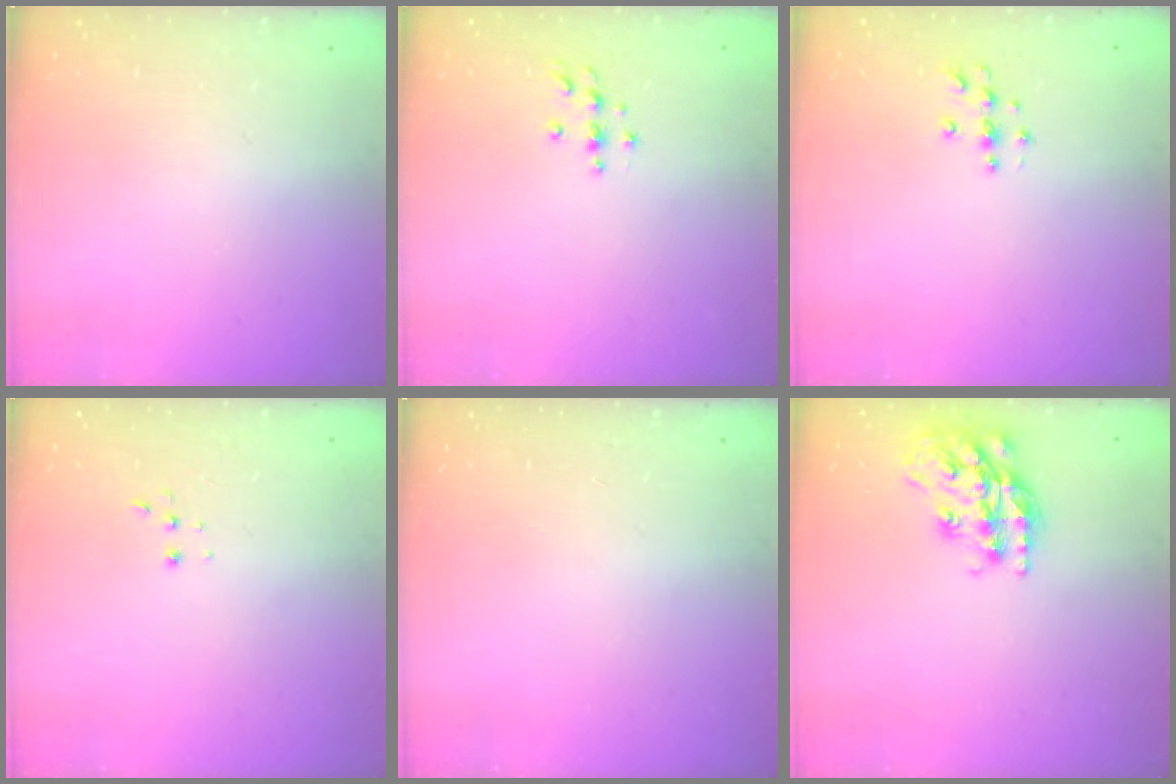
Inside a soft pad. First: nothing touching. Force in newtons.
{"total": 3.7, "press": 3.7, "slide": 0.4}
{"total": 3.7, "press": 3.7, "slide": 0.5}
{"total": 2.2, "press": 2.2, "slide": 0.5}
{"total": 0.0}
{"total": 18.6, "press": 18.5, "slide": 1.5}